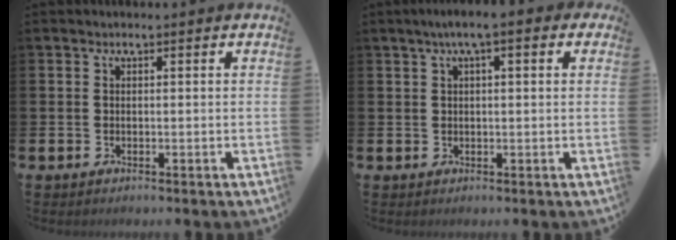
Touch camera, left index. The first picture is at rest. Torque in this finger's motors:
{"motor_torque": [1.06, -1.08, 0.68, 0.15]}